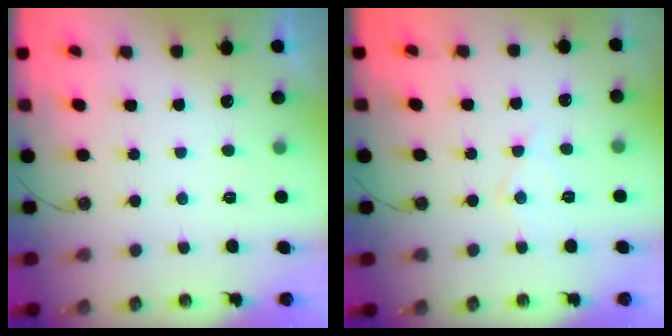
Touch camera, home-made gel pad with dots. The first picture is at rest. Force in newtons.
{"total": 7.7, "press": 7.7, "slide": 0.4}